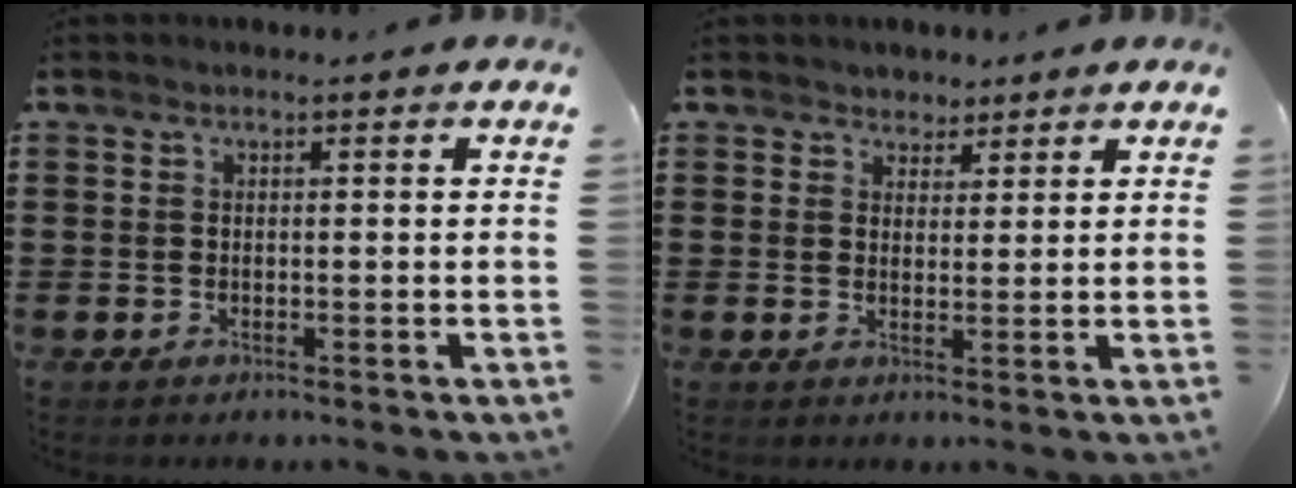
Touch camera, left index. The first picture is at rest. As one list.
[{"total": 2.5, "force": [1.9, 1.7, -0.1], "torque": [-0.010, 0.010, 0.034]}]